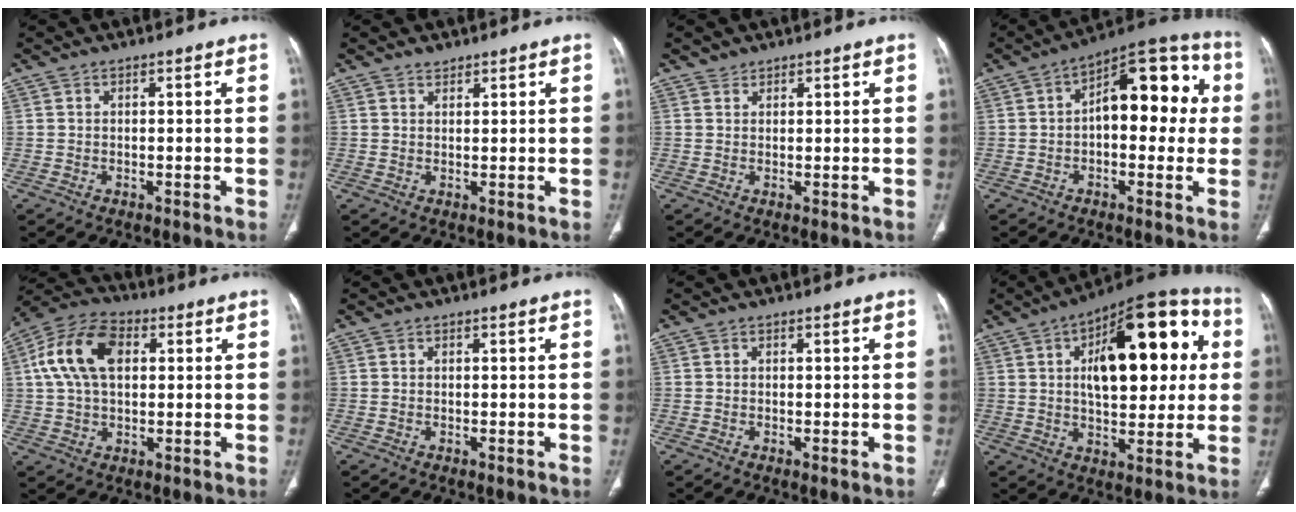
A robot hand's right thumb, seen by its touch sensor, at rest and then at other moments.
{"total": 1.4, "force": [1.1, 0.7, 0.1], "torque": [0.009, -0.008, 0.016]}
{"total": 1.2, "force": [1.0, 0.6, -0.1], "torque": [0.010, -0.009, 0.014]}
{"total": 16.4, "force": [1.7, 8.5, 13.9], "torque": [-0.147, 0.040, 0.016]}
{"total": 13.5, "force": [3.1, 8.4, 10.1], "torque": [-0.192, 0.021, 0.050]}
{"total": 0.0}
{"total": 0.7, "force": [-0.2, 0.2, 0.7], "torque": [-0.018, -0.004, -0.003]}
{"total": 24.7, "force": [5.5, 11.8, 21.0], "torque": [-0.258, 0.016, 0.075]}